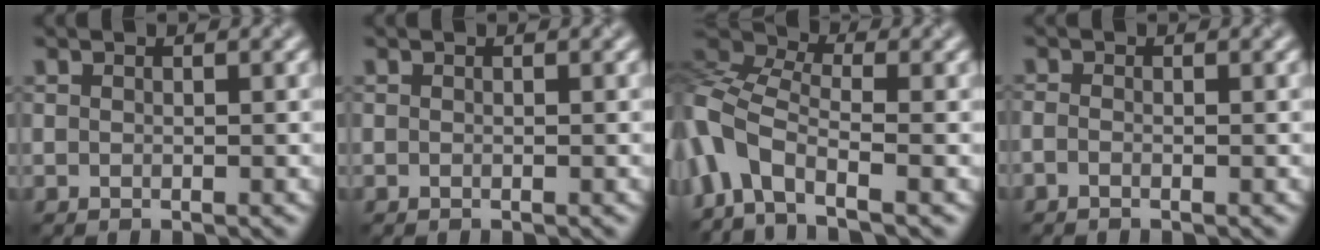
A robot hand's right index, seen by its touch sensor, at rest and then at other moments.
{"total": 0.0}
{"total": 7.9, "force": [-3.4, 3.8, 6.0], "torque": [-0.130, 0.007, -0.085]}
{"total": 0.8, "force": [-0.6, 0.2, 0.5], "torque": [-0.016, -0.006, -0.011]}